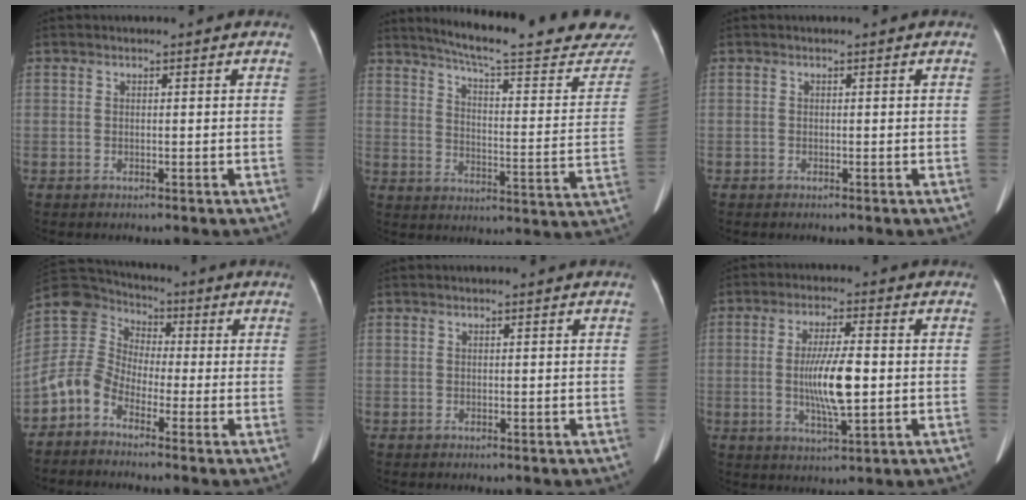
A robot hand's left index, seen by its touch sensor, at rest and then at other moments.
{"total": 25.3, "force": [23.2, 1.9, 9.8], "torque": [-0.138, -0.086, 0.283]}
{"total": 0.0}
{"total": 8.0, "force": [-3.7, 6.4, 3.1], "torque": [-0.089, 0.040, -0.082]}
{"total": 0.0}
{"total": 8.6, "force": [-0.6, 1.3, 8.5], "torque": [-0.161, -0.007, -0.009]}